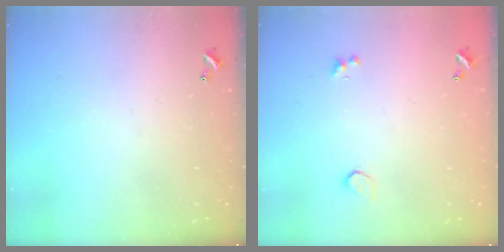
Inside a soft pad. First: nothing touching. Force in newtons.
{"total": 0.9, "press": 0.7, "slide": 0.5}